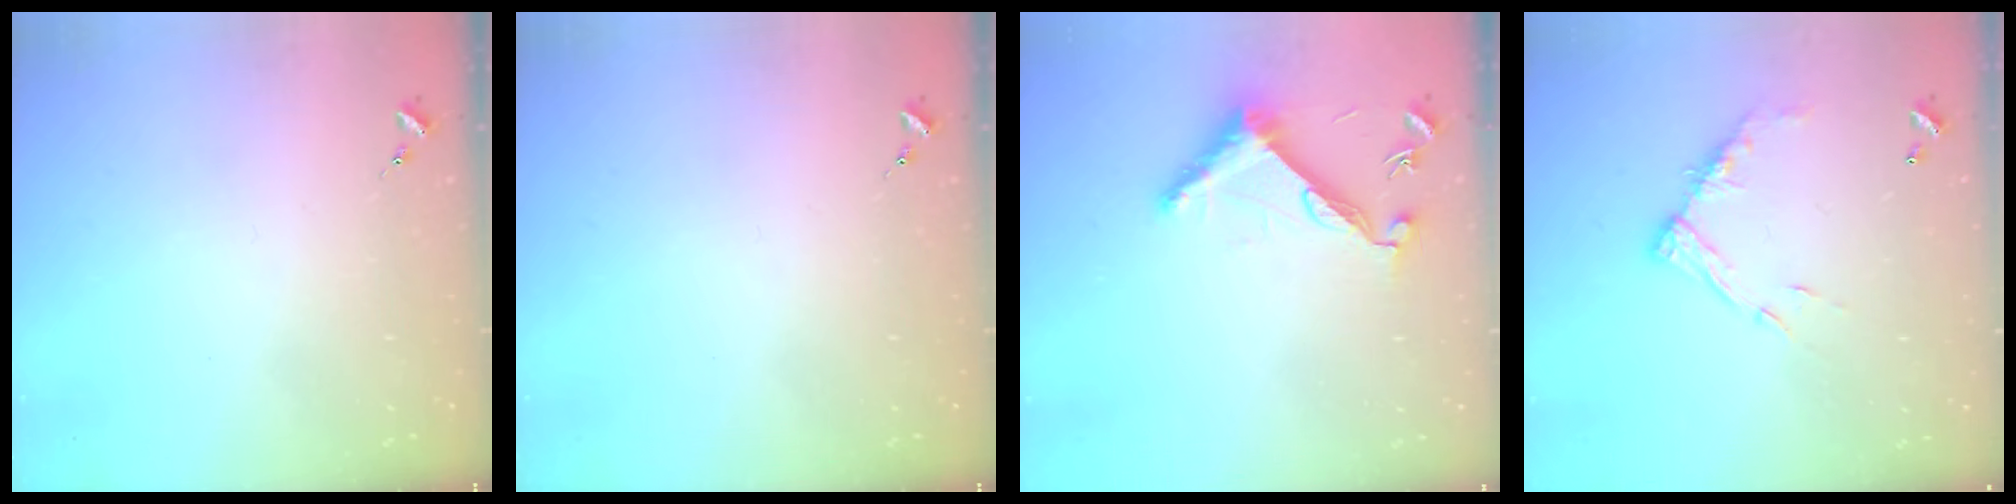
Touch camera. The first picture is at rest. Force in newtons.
{"total": 0.0}
{"total": 8.3, "press": 8.2, "slide": 0.5}
{"total": 12.1, "press": 12.1, "slide": 1.1}